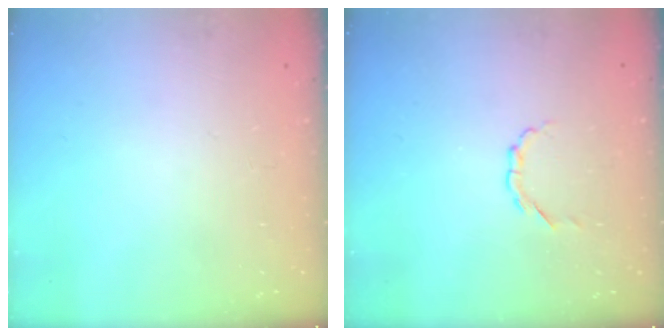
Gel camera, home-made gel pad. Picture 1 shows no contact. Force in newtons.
{"total": 2.7, "press": 2.5, "slide": 1.0}